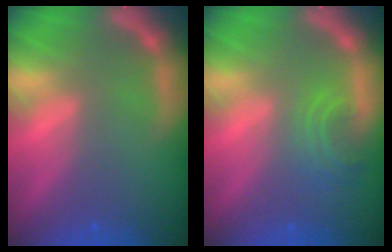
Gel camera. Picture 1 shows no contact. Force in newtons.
{"total": 2.9}